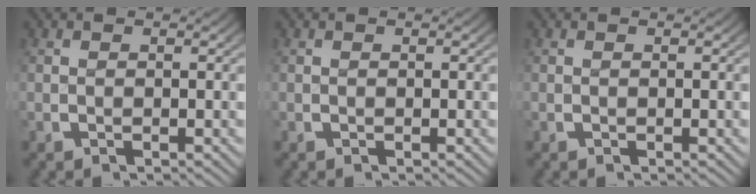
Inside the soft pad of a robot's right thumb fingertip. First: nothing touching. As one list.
[{"total": 0.0}, {"total": 0.0}]